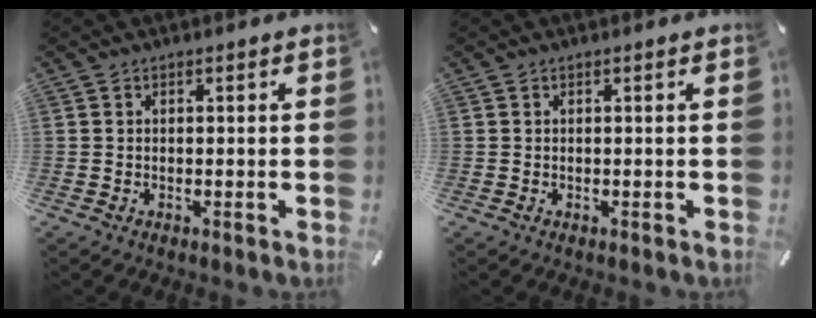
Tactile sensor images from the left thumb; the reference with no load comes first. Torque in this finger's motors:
{"motor_torque": [-0.07, -0.04, 0.02, 0.06, -0.01]}